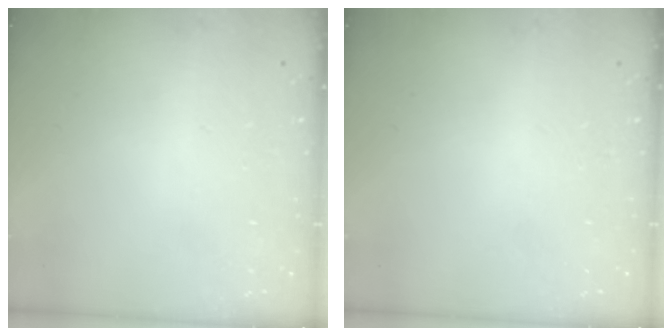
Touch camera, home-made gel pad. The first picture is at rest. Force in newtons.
{"total": 0.0}